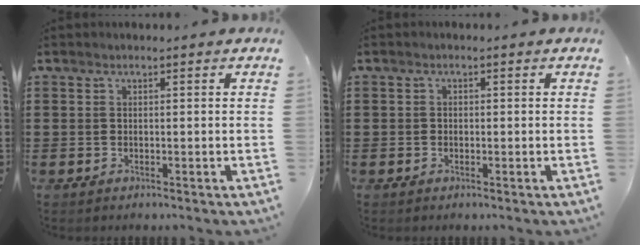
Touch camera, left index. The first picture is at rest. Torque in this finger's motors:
{"motor_torque": [-0.11, 0.01, -0.03, -0.01]}